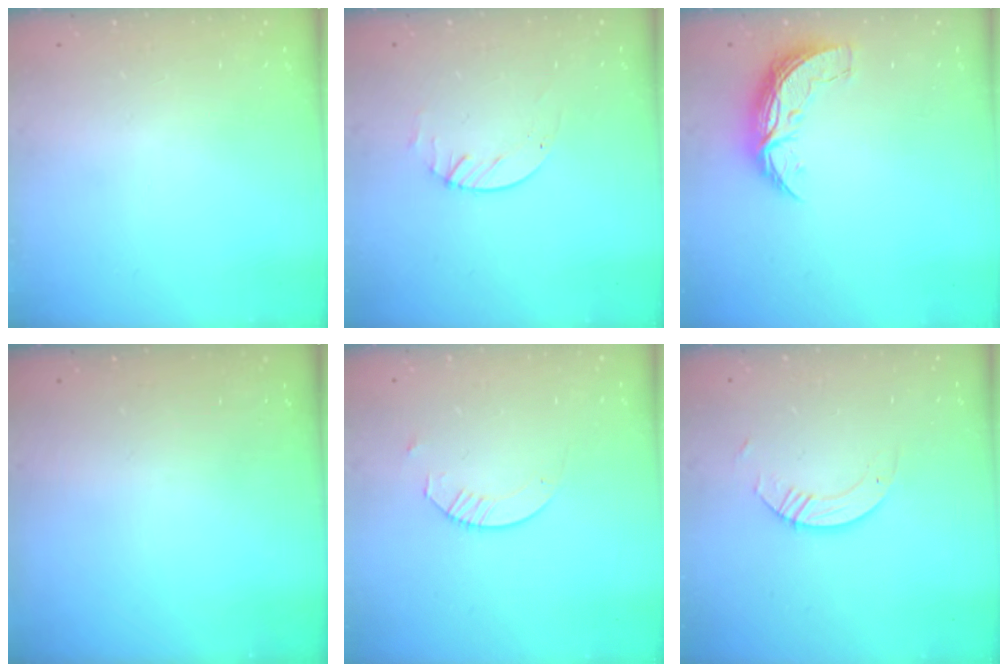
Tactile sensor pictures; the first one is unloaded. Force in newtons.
{"total": 1.7, "press": 1.7, "slide": 0.2}
{"total": 7.5, "press": 7.5, "slide": 0.5}
{"total": 0.0}
{"total": 4.5, "press": 4.5, "slide": 0.5}
{"total": 3.7, "press": 3.7, "slide": 0.3}